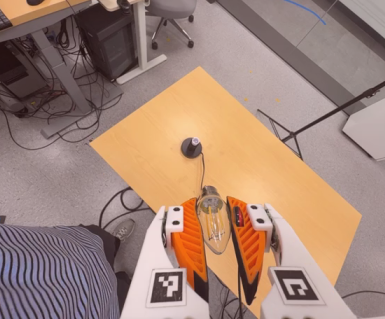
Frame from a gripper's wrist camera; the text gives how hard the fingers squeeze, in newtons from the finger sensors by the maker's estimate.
{"total": 21.4, "left": 24.4, "right": 18.3}